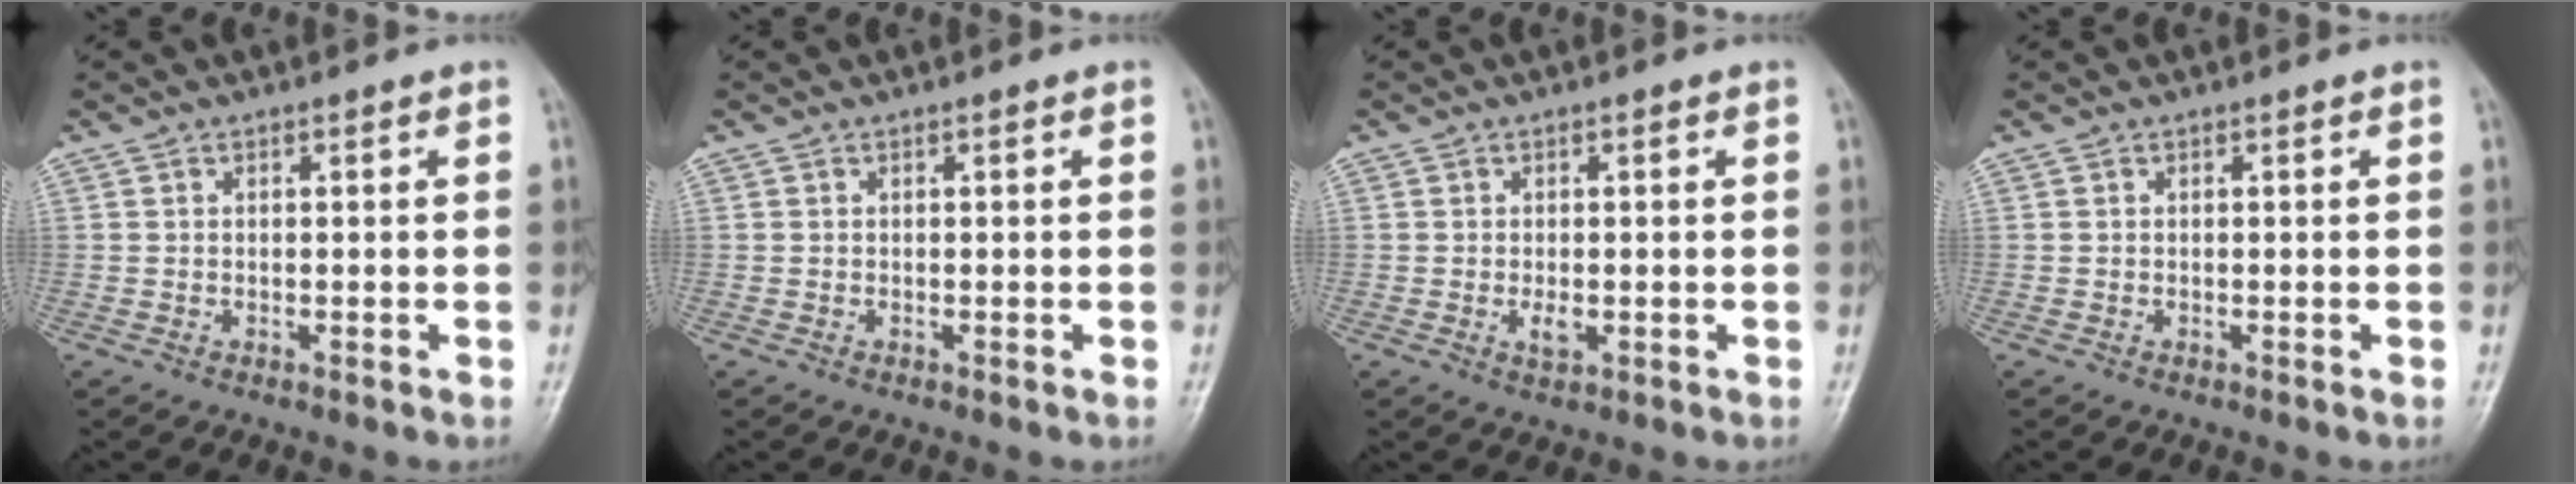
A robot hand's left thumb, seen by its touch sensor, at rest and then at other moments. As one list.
[{"total": 0.0}, {"total": 2.4, "force": [-0.3, 1.2, 2.0], "torque": [-0.035, -0.006, -0.005]}, {"total": 0.0}]